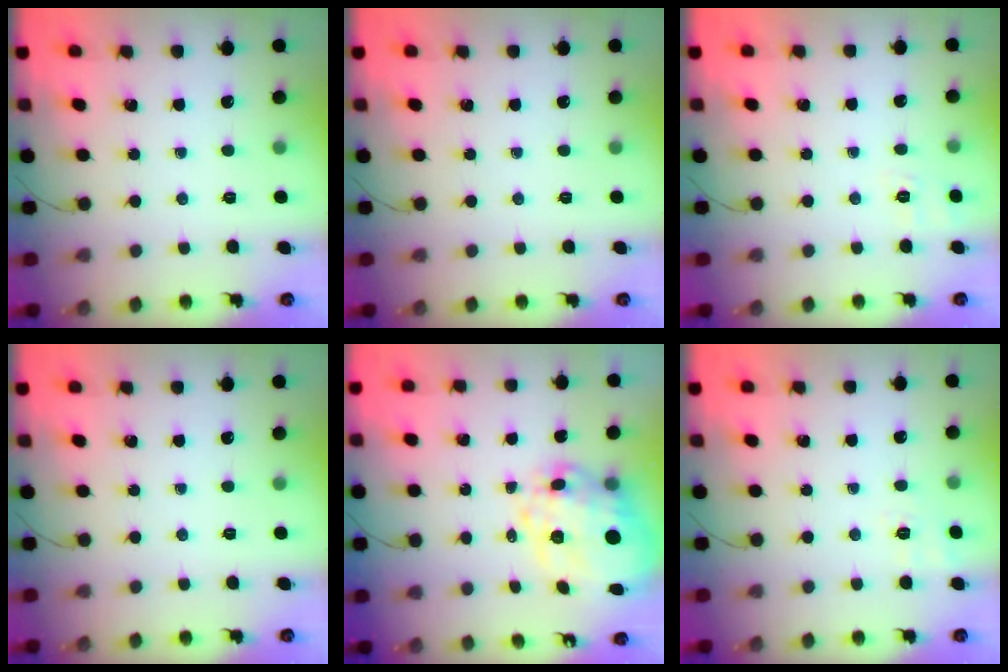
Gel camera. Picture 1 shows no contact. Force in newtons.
{"total": 0.0}
{"total": 2.7, "press": 2.0, "slide": 1.8}
{"total": 0.0}
{"total": 16.9, "press": 16.6, "slide": 3.5}
{"total": 2.4, "press": 1.3, "slide": 2.1}